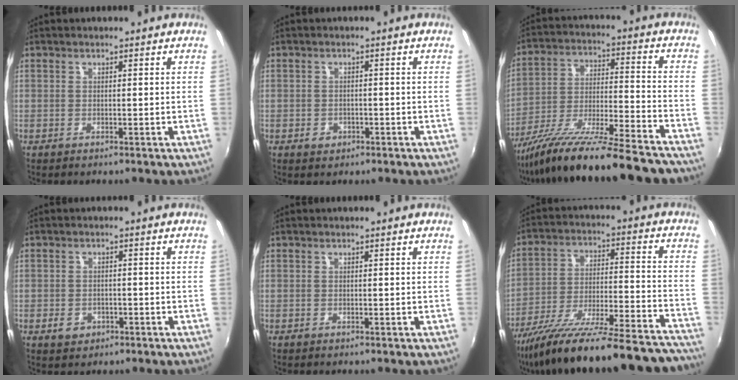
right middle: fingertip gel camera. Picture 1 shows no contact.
{"total": 2.2, "force": [-1.1, 1.8, 0.8], "torque": [-0.014, 0.000, -0.014]}
{"total": 22.9, "force": [-19.0, 2.2, 12.7], "torque": [-0.228, -0.055, -0.300]}
{"total": 3.2, "force": [-1.5, 2.5, 1.3], "torque": [-0.028, 0.001, -0.020]}
{"total": 0.0}
{"total": 30.6, "force": [-27.0, 4.0, 13.9], "torque": [-0.223, -0.061, -0.390]}